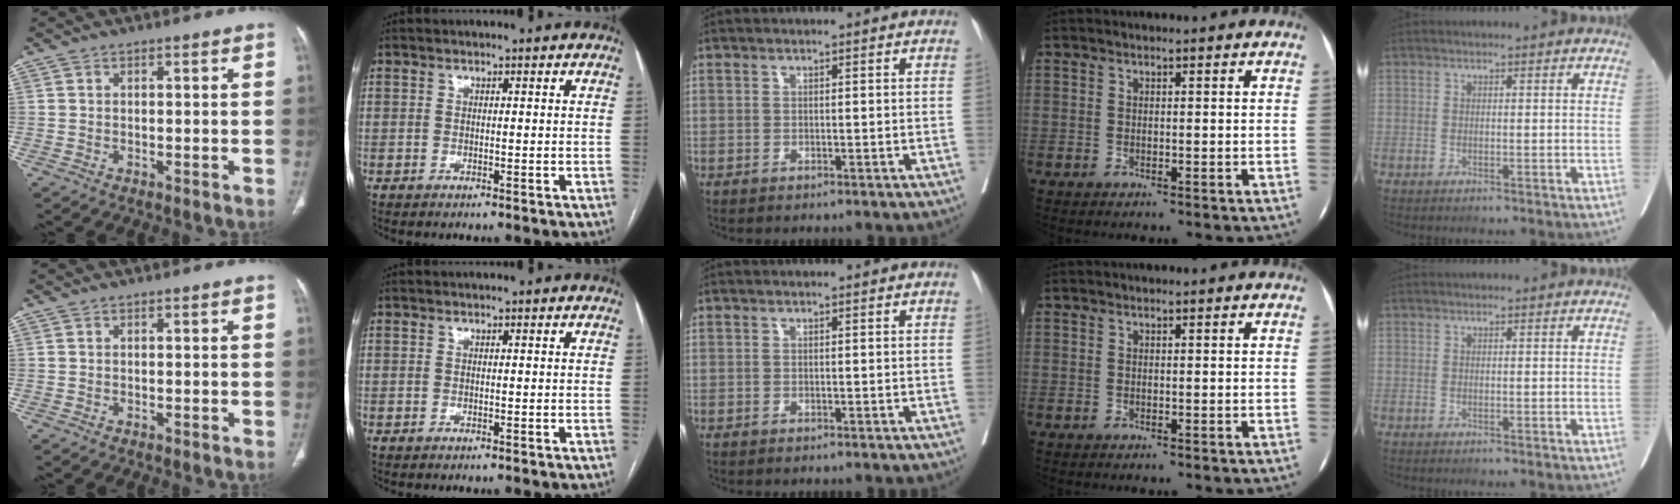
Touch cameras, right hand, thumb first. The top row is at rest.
{}